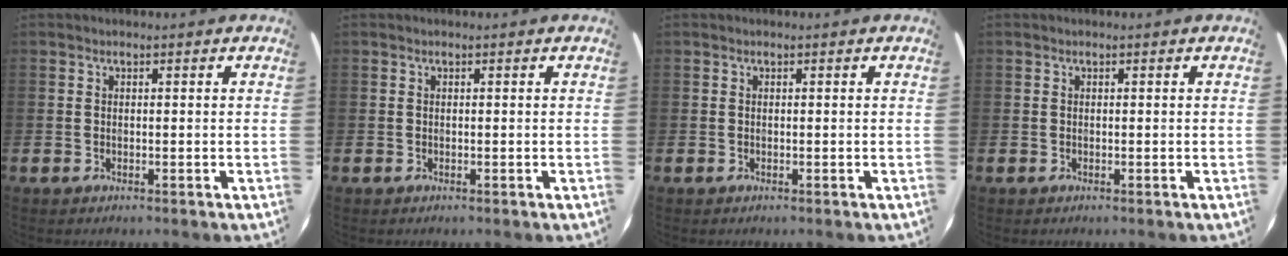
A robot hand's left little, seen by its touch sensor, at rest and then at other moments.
{"total": 0.0}
{"total": 0.0}
{"total": 0.0}